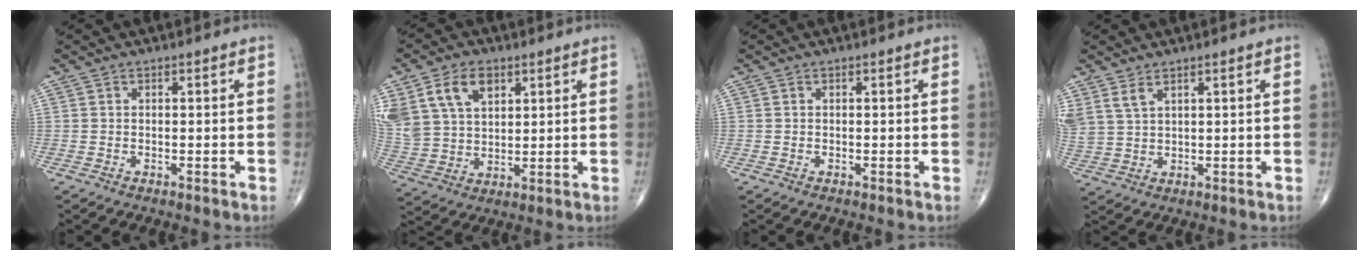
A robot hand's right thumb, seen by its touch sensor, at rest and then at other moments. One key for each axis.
{"total": 15.7, "fx": 7.1, "fy": 10.6, "fz": 9.1, "tx": -0.194, "ty": -0.004, "tz": 0.145}
{"total": 0.0}
{"total": 4.5, "fx": 3.0, "fy": 2.0, "fz": 2.8, "tx": -0.062, "ty": -0.009, "tz": 0.072}